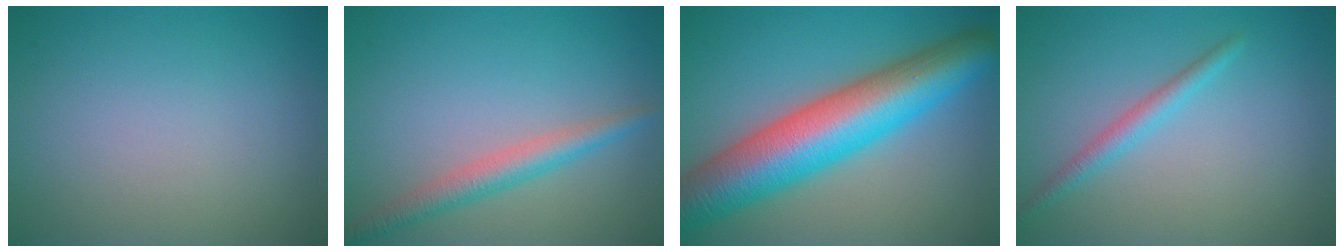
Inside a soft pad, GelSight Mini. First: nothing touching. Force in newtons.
{"total": 3.0, "press": 3.0, "slide": 0.1}
{"total": 11.9, "press": 11.9, "slide": 0.2}
{"total": 1.8, "press": 1.8, "slide": 0.1}